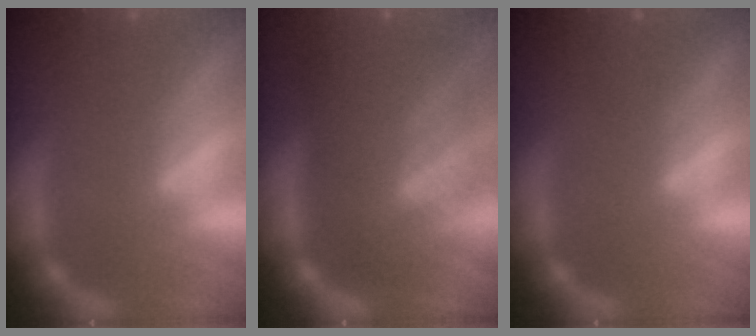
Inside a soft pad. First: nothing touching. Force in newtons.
{"total": 9.0}
{"total": 1.5}